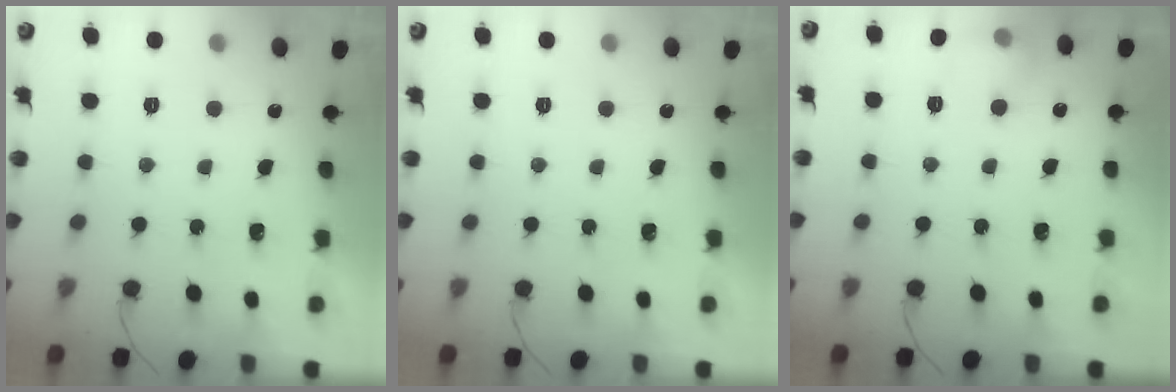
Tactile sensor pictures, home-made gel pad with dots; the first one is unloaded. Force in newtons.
{"total": 0.0}
{"total": 8.0, "press": 7.9, "slide": 1.4}